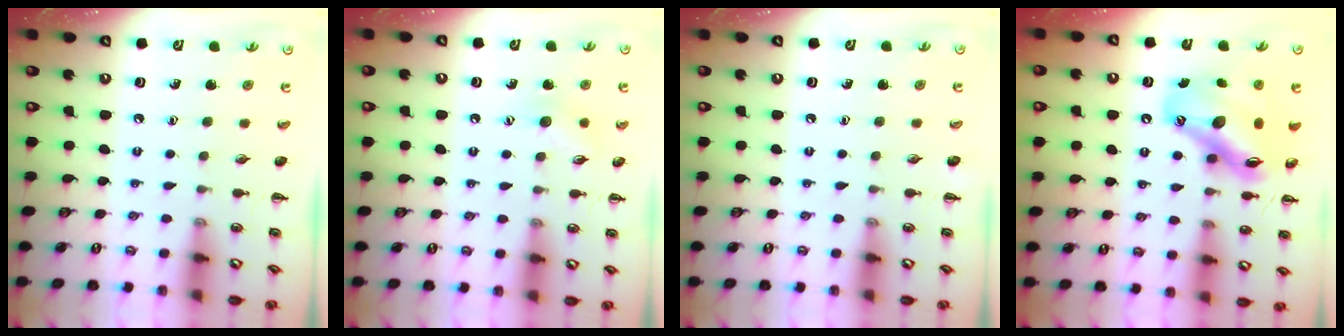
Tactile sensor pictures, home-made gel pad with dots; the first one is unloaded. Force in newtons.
{"total": 6.5, "press": 6.5, "slide": 0.7}
{"total": 0.0}
{"total": 16.2, "press": 15.7, "slide": 4.0}